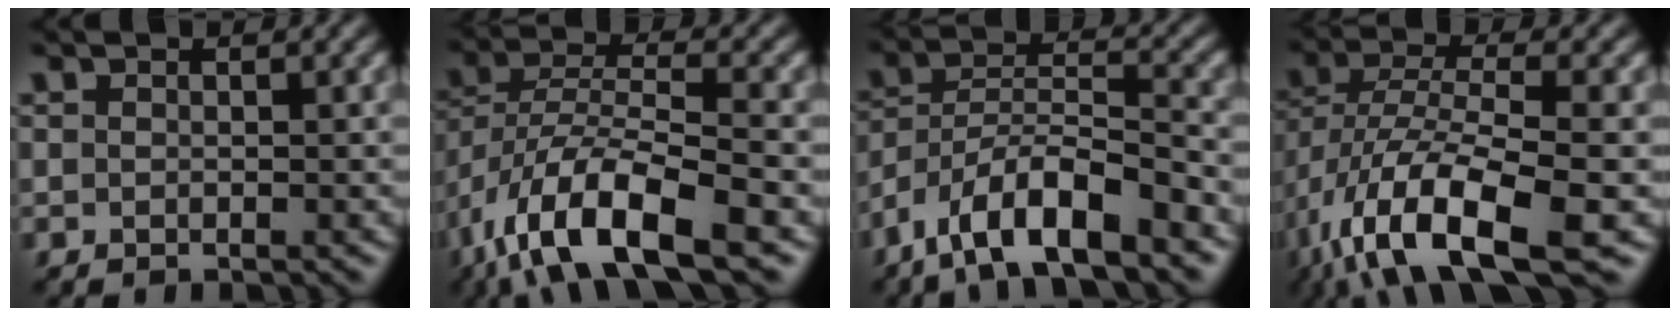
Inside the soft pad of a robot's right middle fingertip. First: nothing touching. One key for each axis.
{"total": 11.1, "fx": -6.1, "fy": 3.8, "fz": 8.4, "tx": -0.160, "ty": -0.007, "tz": -0.119}
{"total": 10.2, "fx": -6.9, "fy": 3.1, "fz": 6.8, "tx": -0.107, "ty": 0.013, "tz": -0.130}
{"total": 11.5, "fx": -5.4, "fy": 4.2, "fz": 9.3, "tx": -0.178, "ty": -0.009, "tz": -0.102}